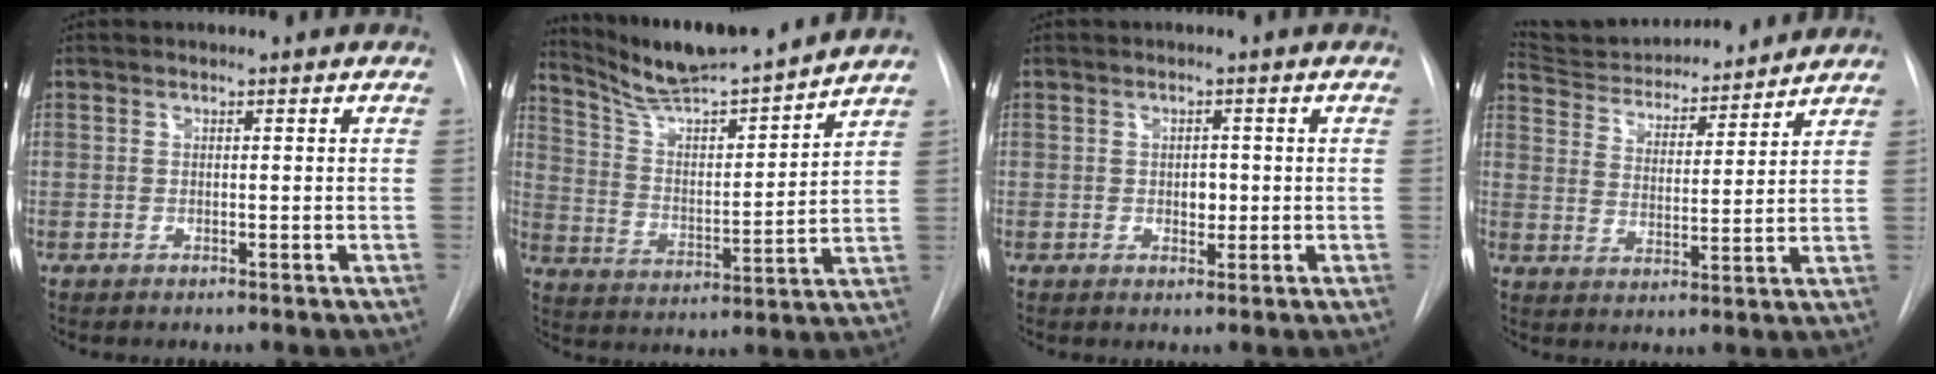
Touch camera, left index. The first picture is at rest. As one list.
[{"total": 15.8, "force": [14.6, 0.1, 5.8], "torque": [-0.105, -0.002, 0.248]}, {"total": 1.8, "force": [0.0, 1.3, 1.3], "torque": [-0.018, 0.001, 0.002]}, {"total": 16.2, "force": [15.3, 3.2, 4.0], "torque": [-0.063, 0.010, 0.240]}]